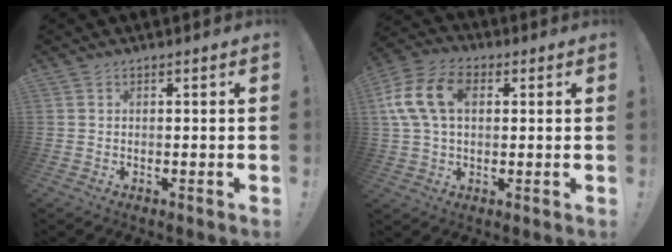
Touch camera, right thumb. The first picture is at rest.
{"total": 14.7, "force": [2.9, 9.8, 10.5], "torque": [-0.222, 0.013, 0.055]}